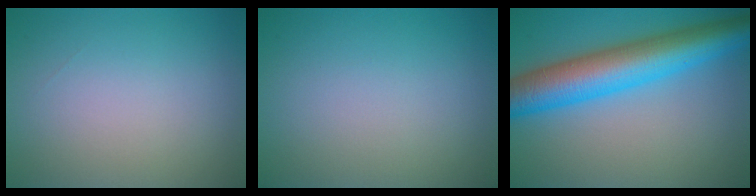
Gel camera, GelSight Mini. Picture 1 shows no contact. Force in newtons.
{"total": 0.0}
{"total": 9.4, "press": 9.4, "slide": 0.0}